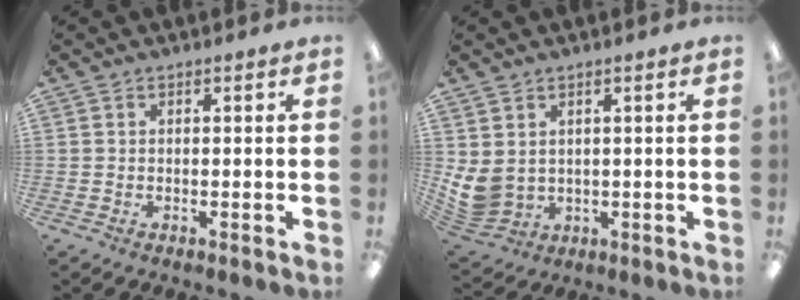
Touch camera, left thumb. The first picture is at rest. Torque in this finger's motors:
{"motor_torque": [0.77, 0.75, 0.70, -0.51, 0.03]}